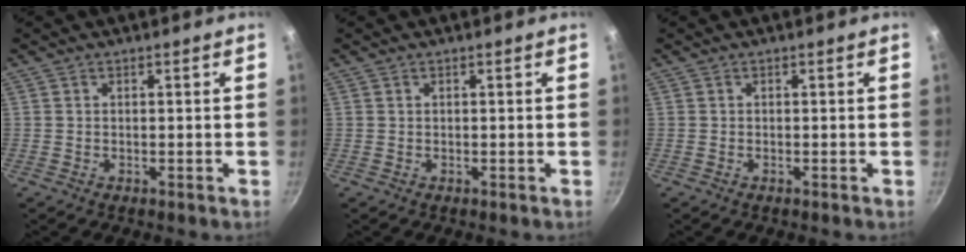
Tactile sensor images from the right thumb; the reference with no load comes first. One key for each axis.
{"total": 0.0}
{"total": 0.0}